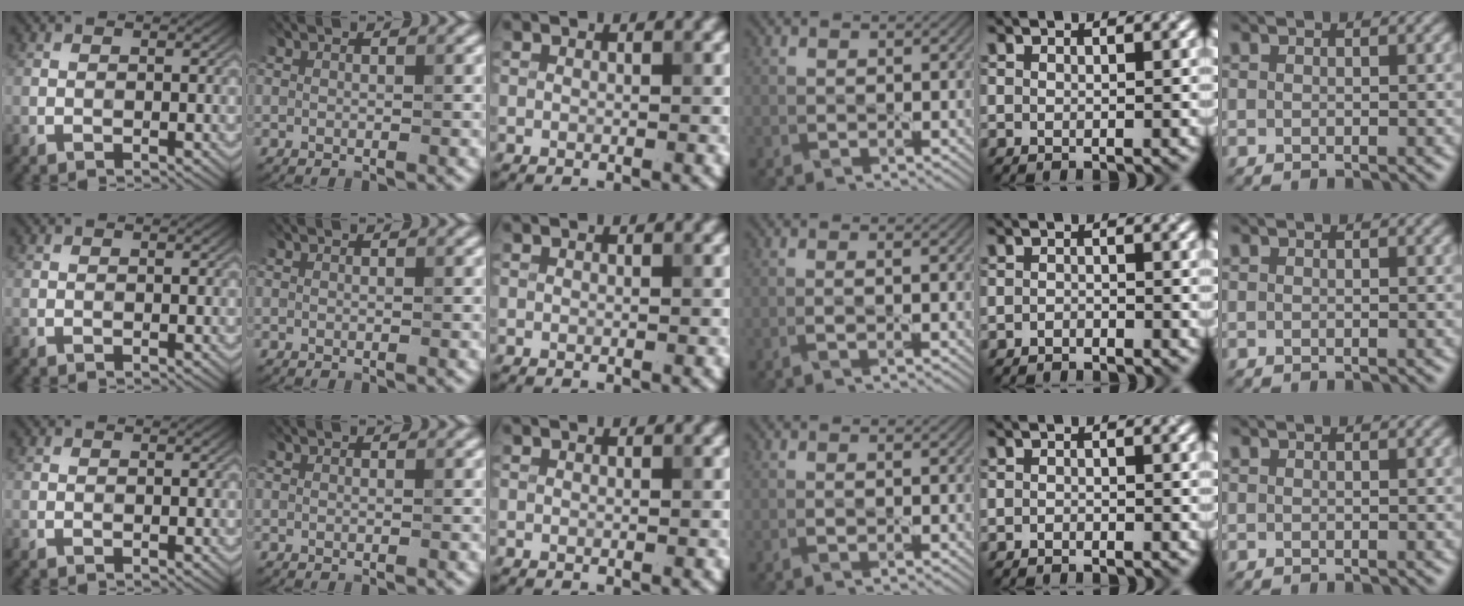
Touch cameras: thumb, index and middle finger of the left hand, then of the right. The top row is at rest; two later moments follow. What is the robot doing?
{"motion": "squeeze", "object": "foam earplug"}